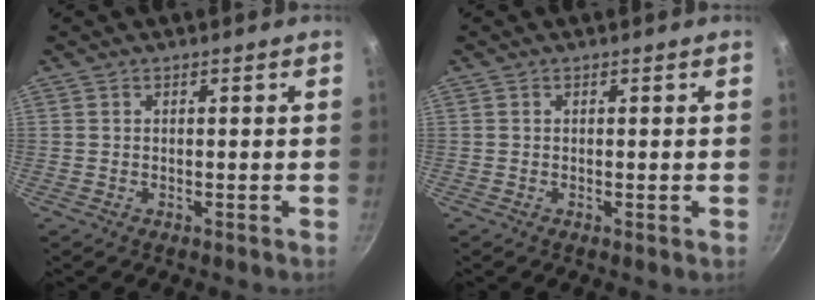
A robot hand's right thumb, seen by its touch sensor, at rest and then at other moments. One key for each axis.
{"total": 0.0}